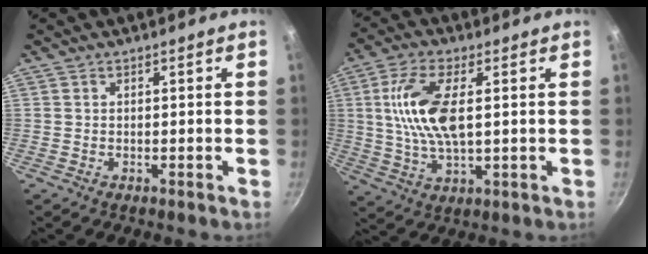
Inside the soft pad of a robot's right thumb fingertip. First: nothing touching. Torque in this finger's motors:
{"motor_torque": [-0.58, 1.48, 1.45, 0.49, 0.14]}